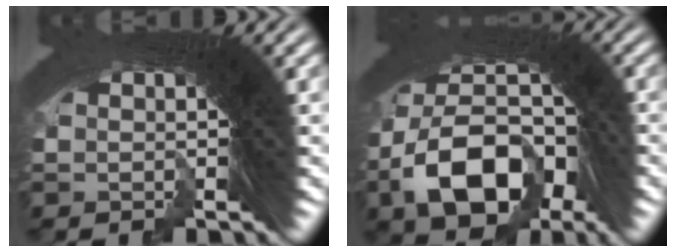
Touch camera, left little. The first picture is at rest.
{"total": 11.7, "force": [-3.0, 7.9, 8.1], "torque": [-0.129, -0.020, -0.050]}